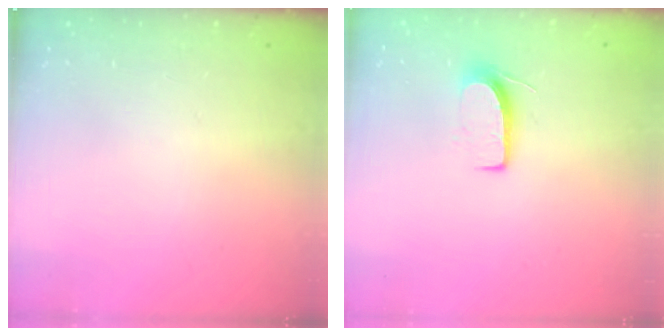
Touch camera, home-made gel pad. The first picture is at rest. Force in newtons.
{"total": 7.0, "press": 7.0, "slide": 0.6}